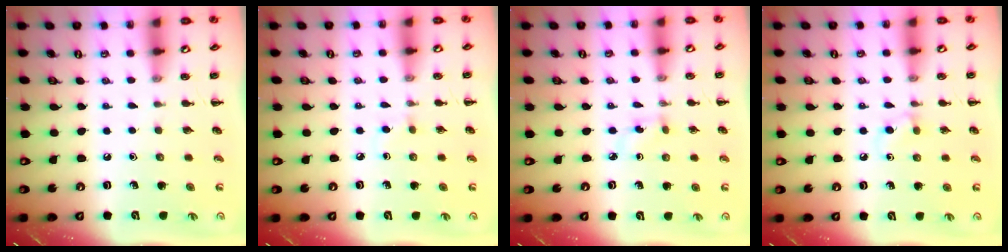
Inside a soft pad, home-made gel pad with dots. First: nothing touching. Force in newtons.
{"total": 2.4, "press": 2.1, "slide": 1.0}
{"total": 3.6, "press": 3.3, "slide": 1.5}
{"total": 3.6, "press": 3.3, "slide": 1.5}